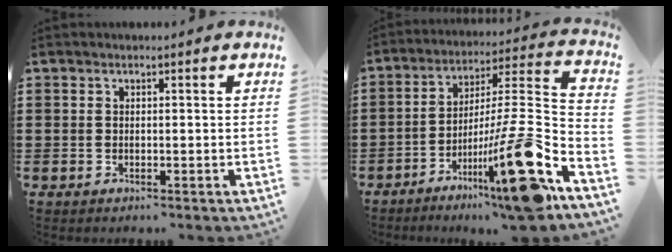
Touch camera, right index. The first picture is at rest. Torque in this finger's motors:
{"motor_torque": [0.34, 1.13, 0.33, 0.05]}